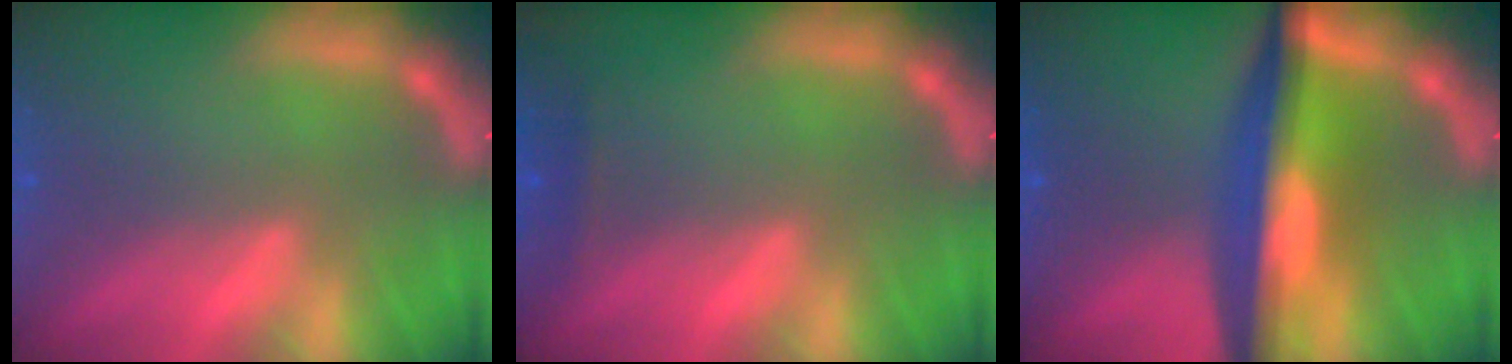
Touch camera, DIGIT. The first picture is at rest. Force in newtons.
{"total": 0.9}
{"total": 9.6}